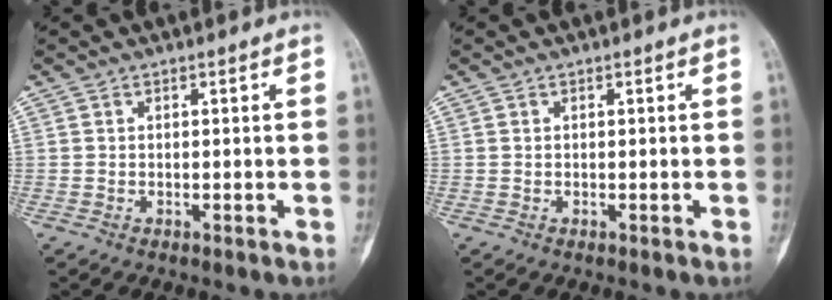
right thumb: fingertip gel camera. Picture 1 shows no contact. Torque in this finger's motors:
{"motor_torque": [-0.01, -0.31, 0.17, 0.06, -0.05]}